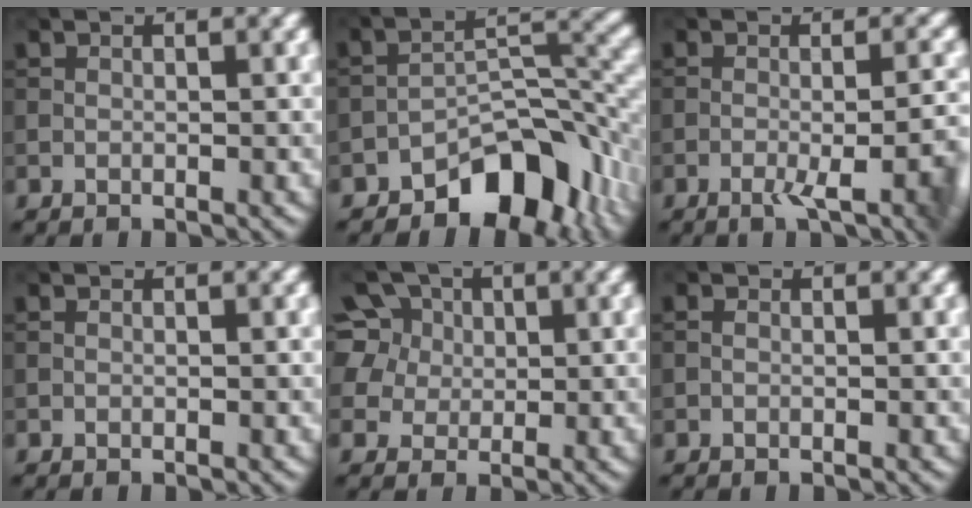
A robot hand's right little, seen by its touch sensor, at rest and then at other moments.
{"total": 7.9, "force": [-5.2, 3.8, 4.6], "torque": [-0.049, 0.007, -0.092]}
{"total": 5.0, "force": [-1.9, 1.2, 4.5], "torque": [-0.063, -0.001, -0.028]}
{"total": 0.0}
{"total": 7.8, "force": [3.1, 6.4, 3.2], "torque": [-0.071, 0.025, 0.039]}
{"total": 0.6, "force": [-0.1, 0.5, 0.4], "torque": [-0.008, -0.001, -0.005]}